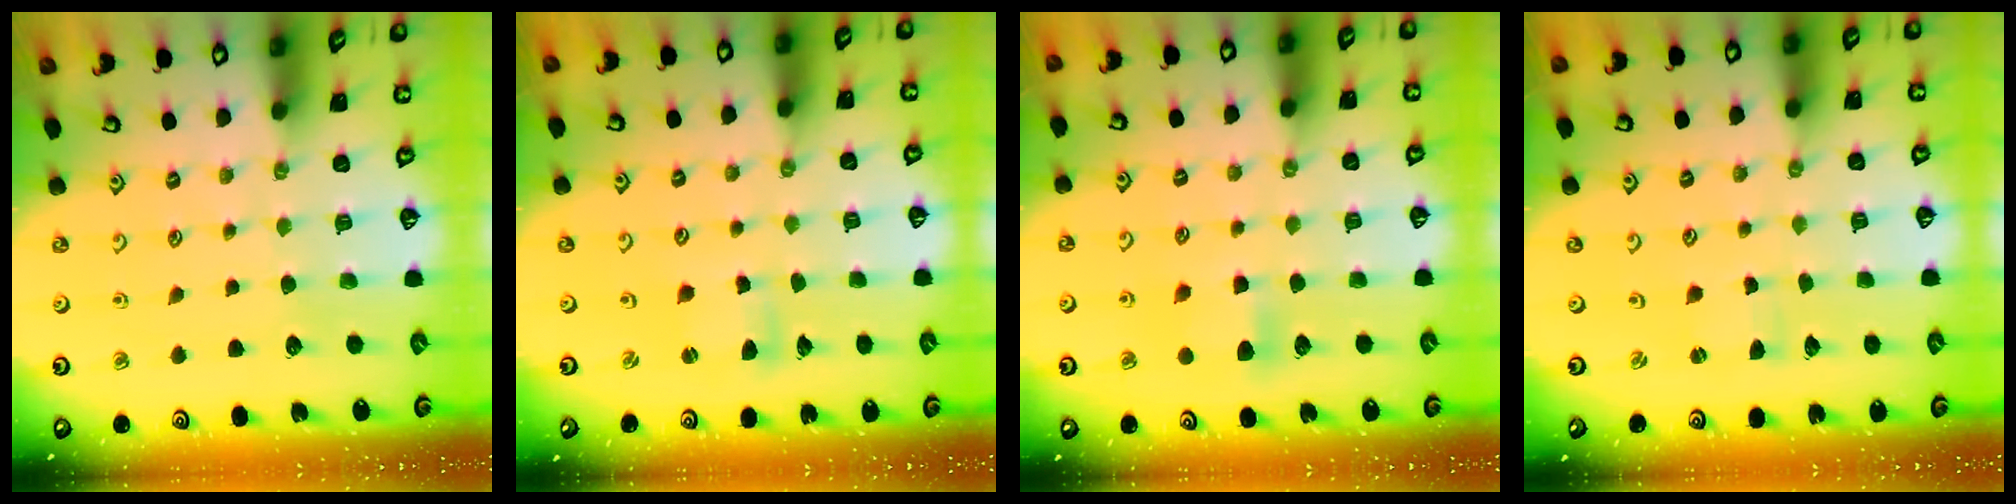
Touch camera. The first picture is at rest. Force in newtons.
{"total": 2.8, "press": 2.8, "slide": 0.3}
{"total": 6.4, "press": 6.3, "slide": 0.9}
{"total": 0.9, "press": 0.8, "slide": 0.1}